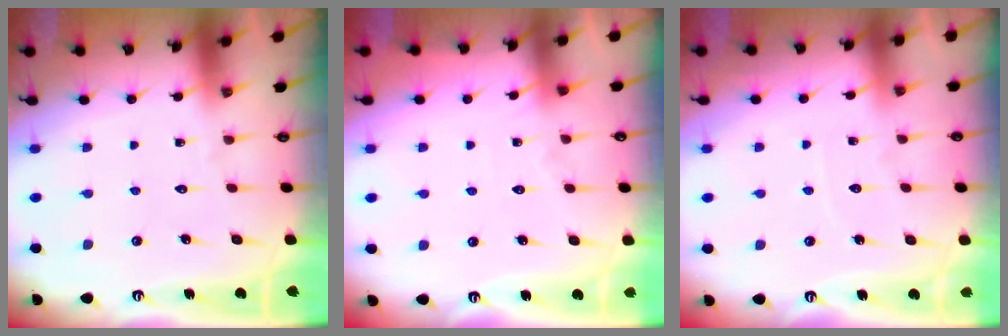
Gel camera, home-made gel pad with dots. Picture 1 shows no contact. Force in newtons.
{"total": 2.8, "press": 2.8, "slide": 0.4}
{"total": 3.4, "press": 3.4, "slide": 0.5}